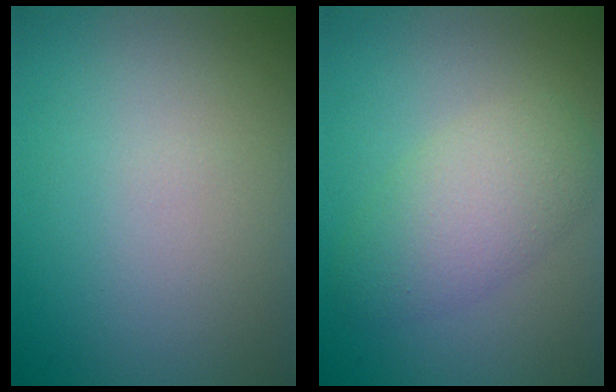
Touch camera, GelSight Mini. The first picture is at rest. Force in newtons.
{"total": 4.1, "press": 4.1, "slide": 0.2}